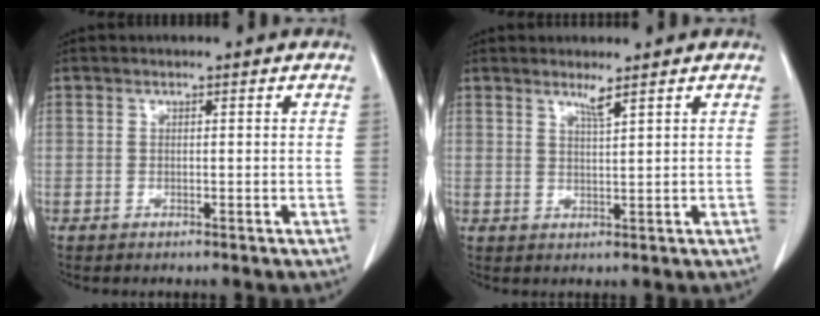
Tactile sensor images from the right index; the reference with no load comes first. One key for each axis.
{"total": 2.0, "fx": 1.5, "fy": -0.5, "fz": 1.2, "tx": -0.024, "ty": -0.009, "tz": 0.030}